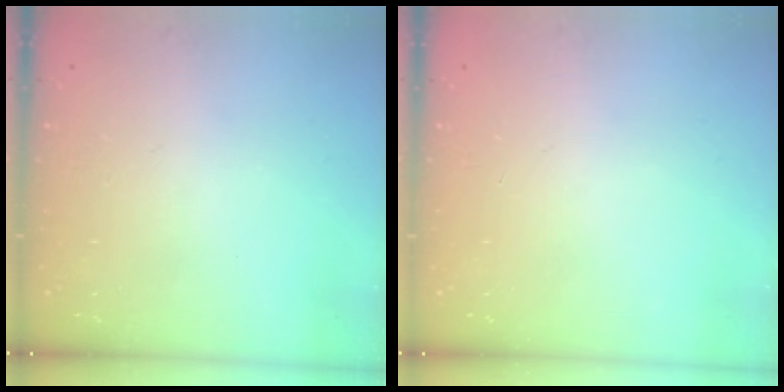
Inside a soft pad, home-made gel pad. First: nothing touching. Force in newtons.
{"total": 0.0}